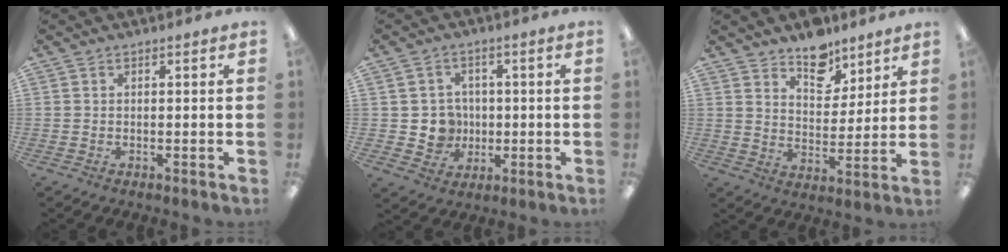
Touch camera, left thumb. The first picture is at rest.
{"total": 6.7, "force": [0.0, 6.5, 1.4], "torque": [-0.033, 0.005, 0.007]}
{"total": 9.8, "force": [7.6, 5.3, 2.9], "torque": [-0.025, -0.056, 0.137]}